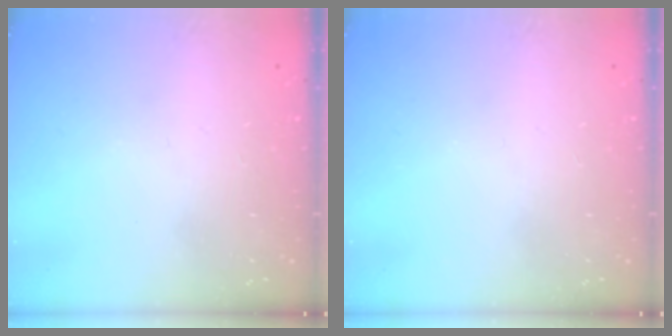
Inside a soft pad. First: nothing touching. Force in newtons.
{"total": 0.0}